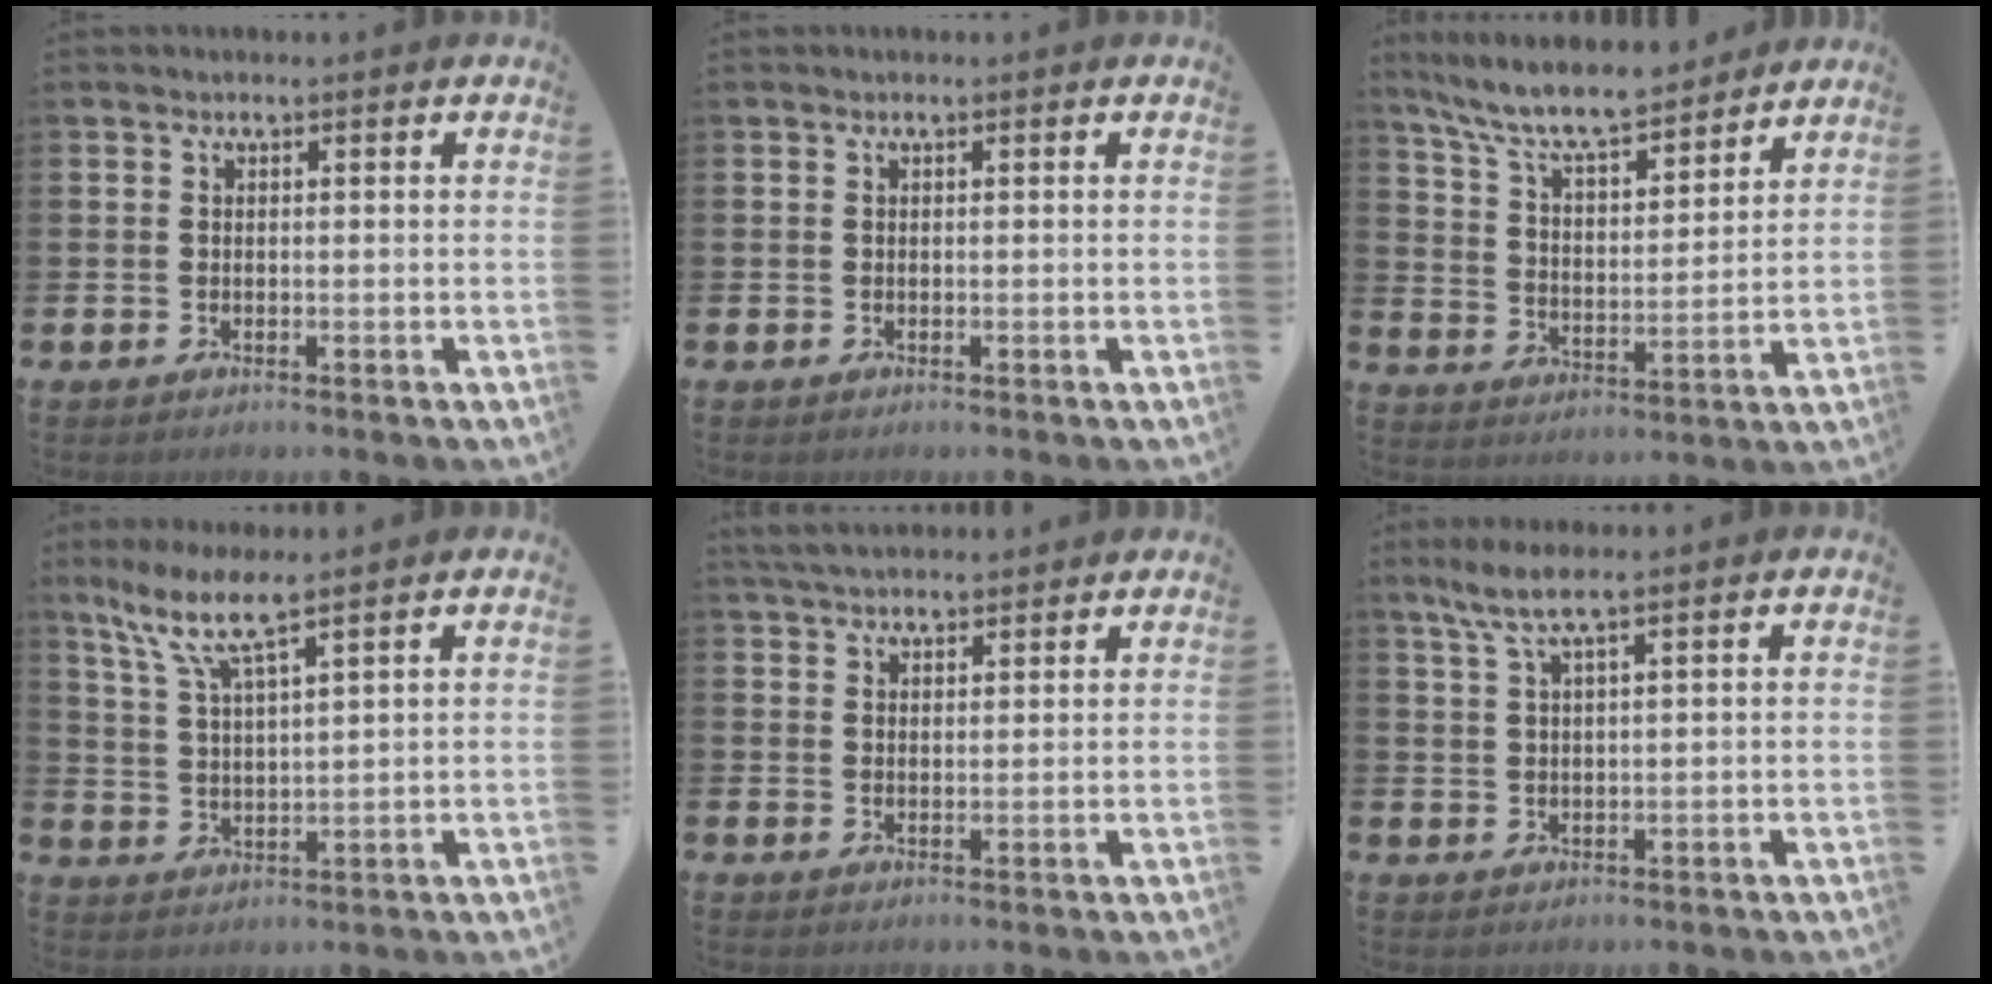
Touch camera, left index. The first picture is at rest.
{"total": 0.0}
{"total": 9.2, "force": [8.5, 1.7, 3.2], "torque": [-0.099, -0.052, 0.151]}
{"total": 7.1, "force": [5.6, 0.7, 4.3], "torque": [-0.108, -0.013, 0.098]}
{"total": 4.1, "force": [4.0, 0.8, 0.7], "torque": [-0.019, -0.014, 0.074]}
{"total": 4.7, "force": [3.1, 0.9, 3.4], "torque": [-0.080, 0.003, 0.058]}